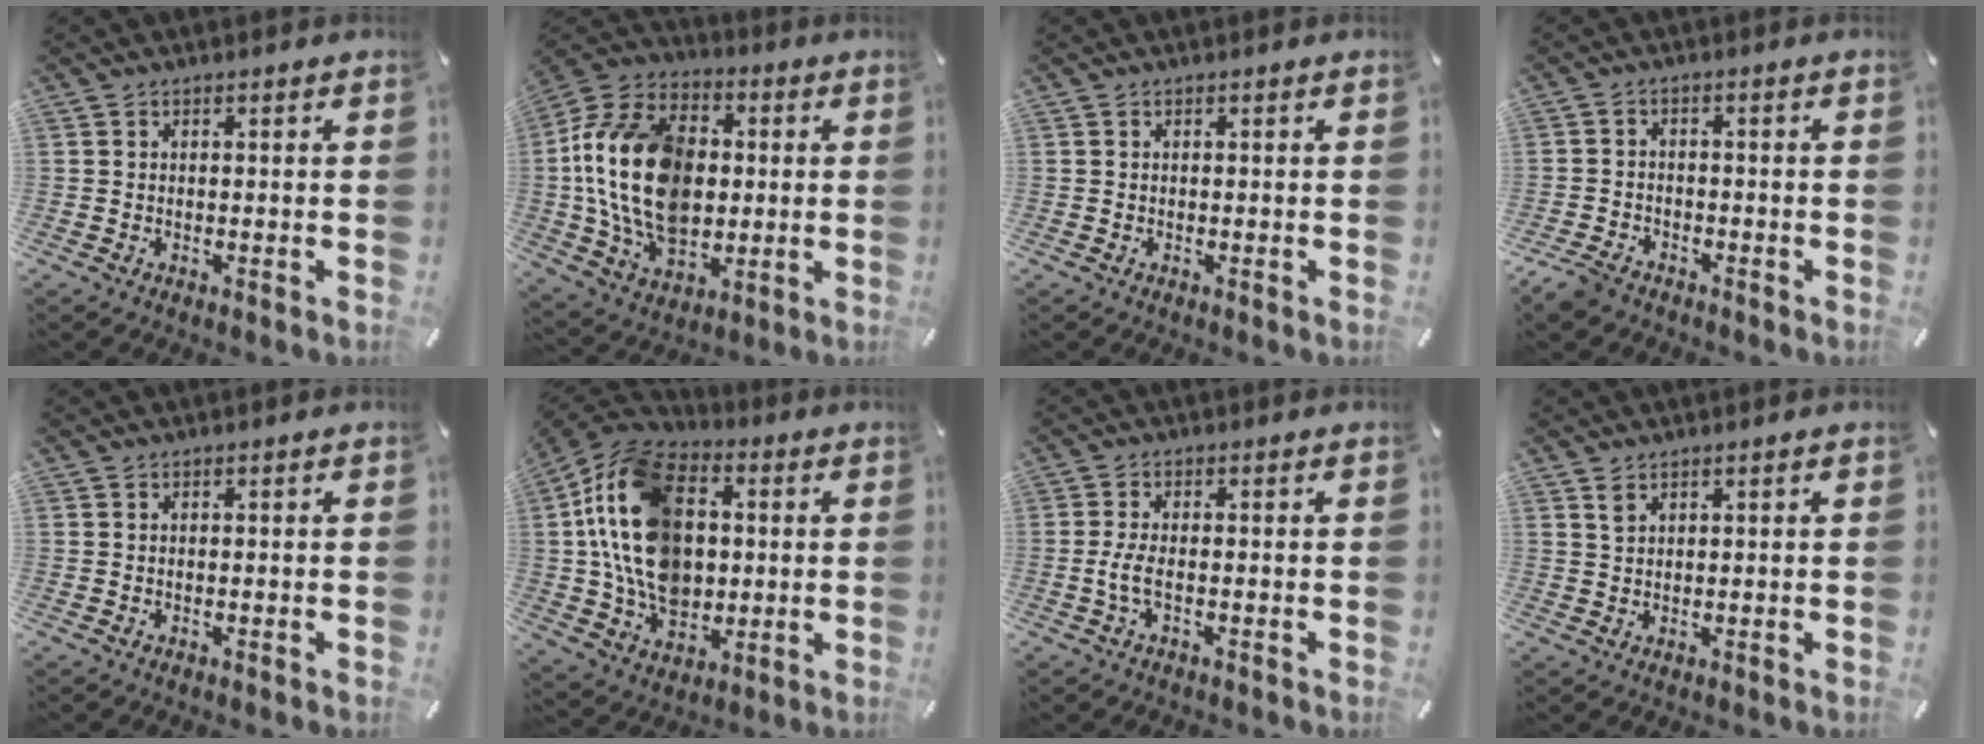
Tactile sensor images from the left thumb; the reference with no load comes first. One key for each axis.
{"total": 21.5, "fx": 0.1, "fy": 15.5, "fz": 14.8, "tx": -0.316, "ty": 0.004, "tz": -0.004}
{"total": 0.0}
{"total": 4.3, "fx": -3.5, "fy": 2.1, "fz": 1.3, "tx": -0.047, "ty": 0.011, "tz": -0.072}
{"total": 0.0}
{"total": 21.3, "fx": 1.6, "fy": 15.6, "fz": 14.5, "tx": -0.316, "ty": 0.005, "tz": 0.031}
{"total": 3.8, "fx": -1.0, "fy": 1.2, "fz": 3.5, "tx": -0.084, "ty": -0.006, "tz": -0.023}
{"total": 1.8, "fx": 1.4, "fy": 0.9, "fz": 0.8, "tx": -0.018, "ty": -0.002, "tz": 0.026}